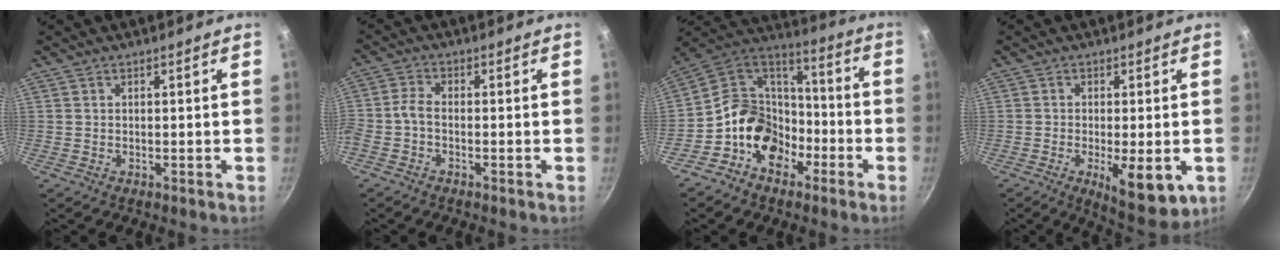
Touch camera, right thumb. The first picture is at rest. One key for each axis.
{"total": 3.8, "fx": -1.3, "fy": 1.9, "fz": 3.0, "tx": -0.073, "ty": 0.012, "tz": -0.035}
{"total": 14.7, "fx": -6.3, "fy": 10.9, "fz": 7.7, "tx": -0.104, "ty": 0.084, "tz": -0.123}
{"total": 10.1, "fx": -3.0, "fy": 3.5, "fz": 9.0, "tx": -0.124, "ty": -0.017, "tz": -0.039}